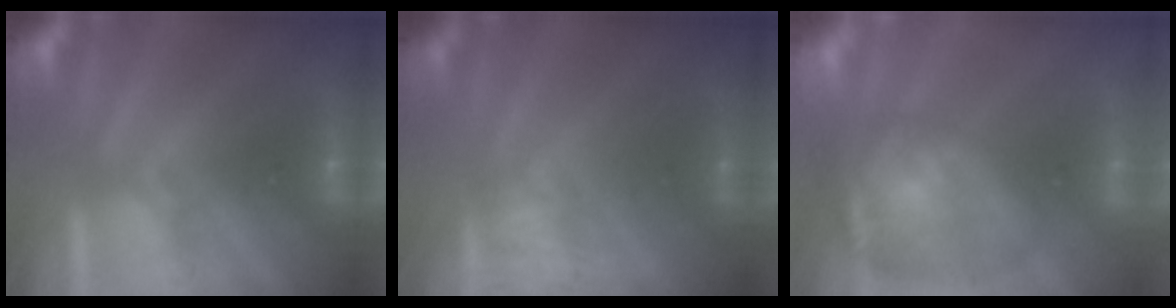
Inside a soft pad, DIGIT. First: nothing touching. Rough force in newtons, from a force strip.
{"total": 4.9}
{"total": 7.7}